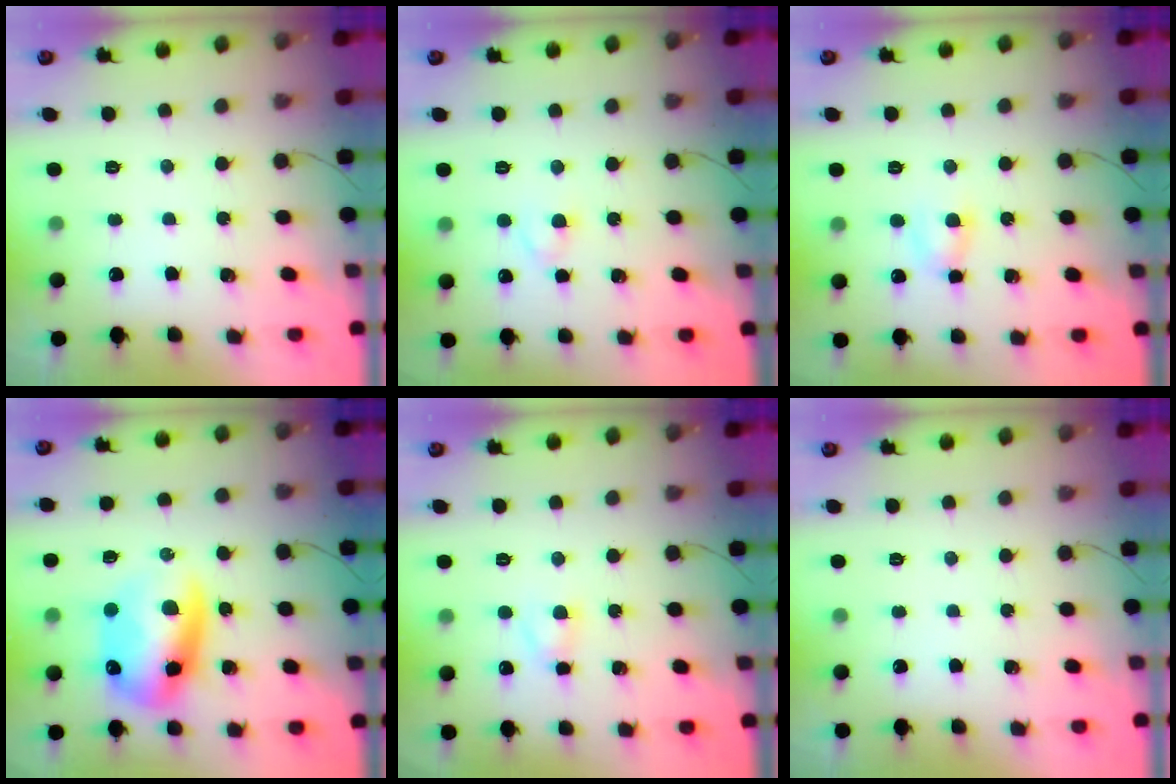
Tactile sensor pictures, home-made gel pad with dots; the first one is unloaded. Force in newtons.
{"total": 2.7, "press": 2.4, "slide": 1.2}
{"total": 4.2, "press": 4.1, "slide": 1.1}
{"total": 12.9, "press": 12.5, "slide": 3.3}
{"total": 3.0, "press": 2.7, "slide": 1.3}
{"total": 0.0}